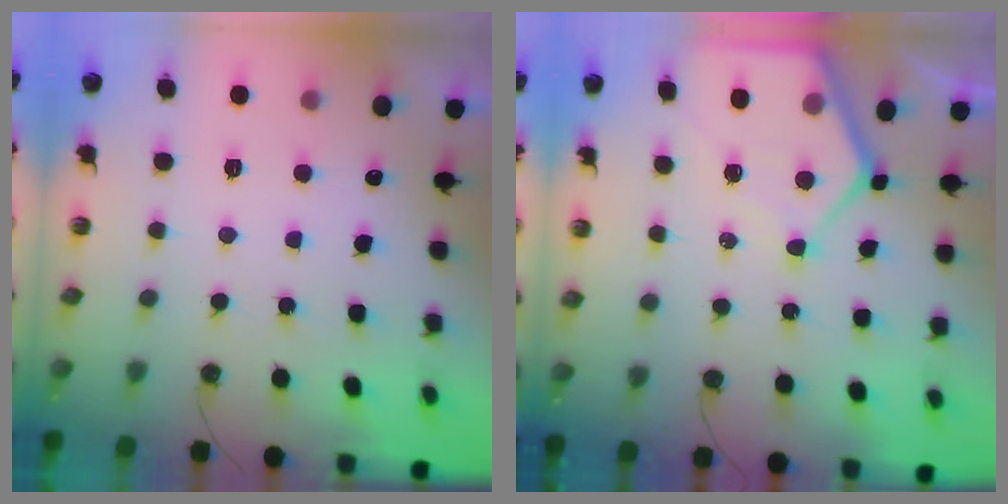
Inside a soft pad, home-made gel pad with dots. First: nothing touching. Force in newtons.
{"total": 9.9, "press": 9.9, "slide": 1.0}